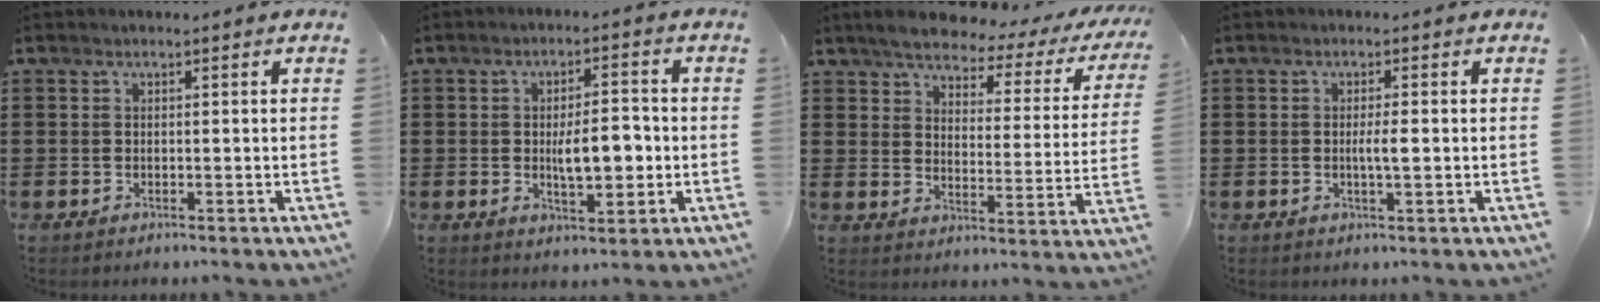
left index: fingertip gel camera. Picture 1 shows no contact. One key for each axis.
{"total": 6.8, "fx": -0.6, "fy": 2.7, "fz": 6.2, "tx": -0.087, "ty": -0.002, "tz": -0.017}
{"total": 4.7, "fx": 4.2, "fy": 1.1, "fz": 1.7, "tx": -0.058, "ty": -0.024, "tz": 0.066}
{"total": 2.5, "fx": -0.1, "fy": 0.3, "fz": 2.4, "tx": -0.046, "ty": -0.003, "tz": -0.002}